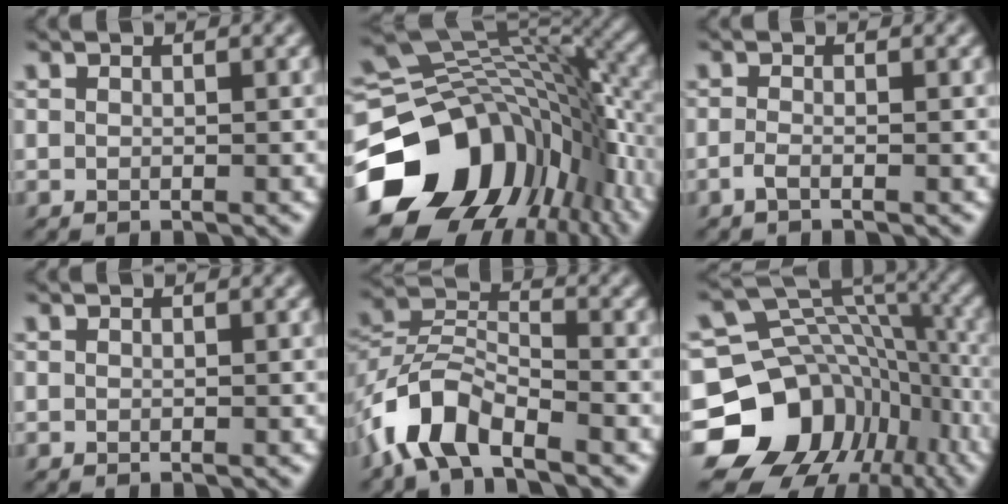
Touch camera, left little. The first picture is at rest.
{"total": 16.2, "force": [-6.8, 11.8, 8.8], "torque": [-0.175, -0.024, -0.103]}
{"total": 1.1, "force": [-0.7, 0.1, 0.8], "torque": [-0.020, -0.002, -0.017]}
{"total": 0.0}
{"total": 6.1, "force": [-4.3, 2.5, 3.5], "torque": [-0.066, 0.006, -0.093]}
{"total": 15.2, "force": [-6.3, 12.2, 6.5], "torque": [-0.139, 0.001, -0.098]}